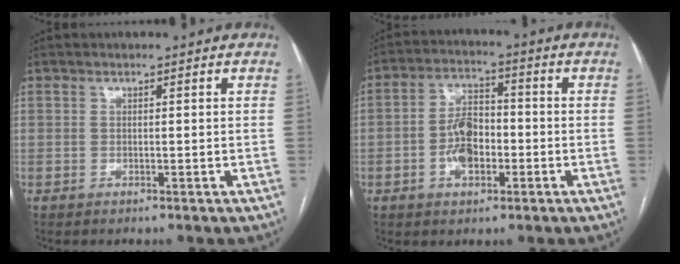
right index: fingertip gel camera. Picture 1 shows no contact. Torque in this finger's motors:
{"motor_torque": [1.35, -0.20, 0.54, 0.13]}